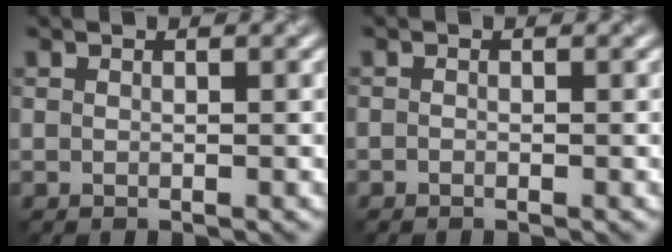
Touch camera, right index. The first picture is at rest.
{"total": 0.0}